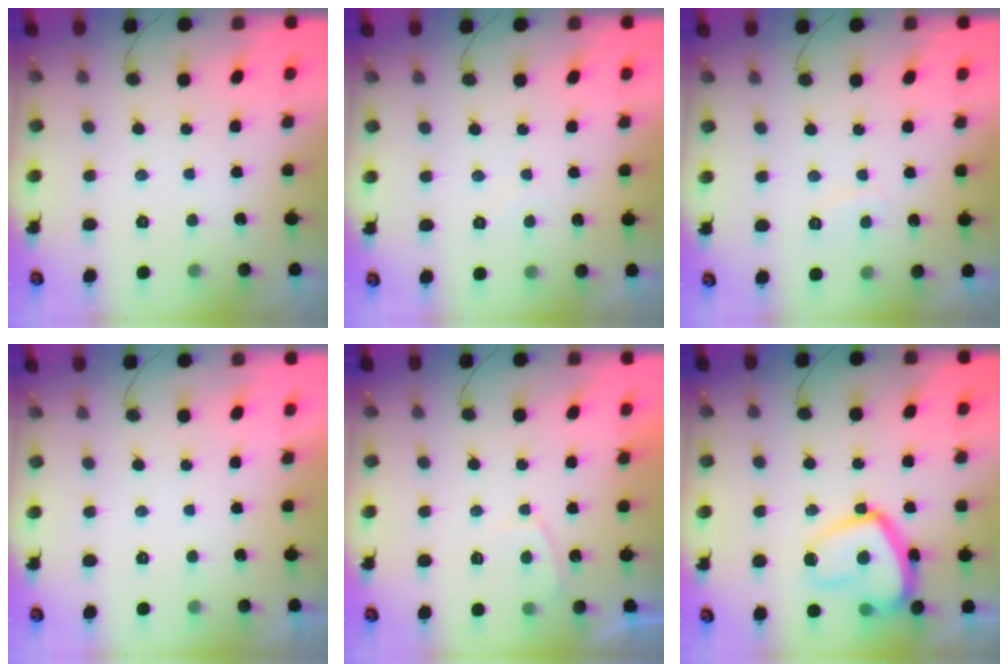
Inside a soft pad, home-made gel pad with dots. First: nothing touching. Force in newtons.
{"total": 1.6, "press": 1.5, "slide": 0.4}
{"total": 2.0, "press": 1.9, "slide": 0.6}
{"total": 2.2, "press": 2.2, "slide": 0.4}
{"total": 1.5, "press": 1.3, "slide": 0.6}
{"total": 15.2, "press": 15.1, "slide": 1.5}